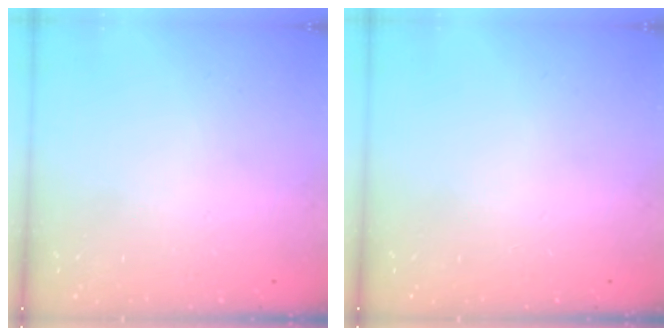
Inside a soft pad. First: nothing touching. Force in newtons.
{"total": 0.0}